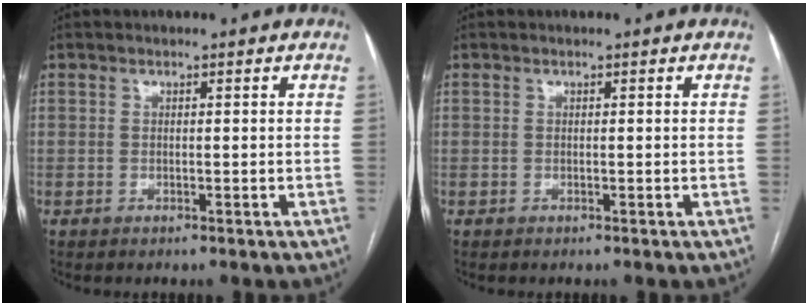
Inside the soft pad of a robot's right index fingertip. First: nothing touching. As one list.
[{"total": 0.0}]